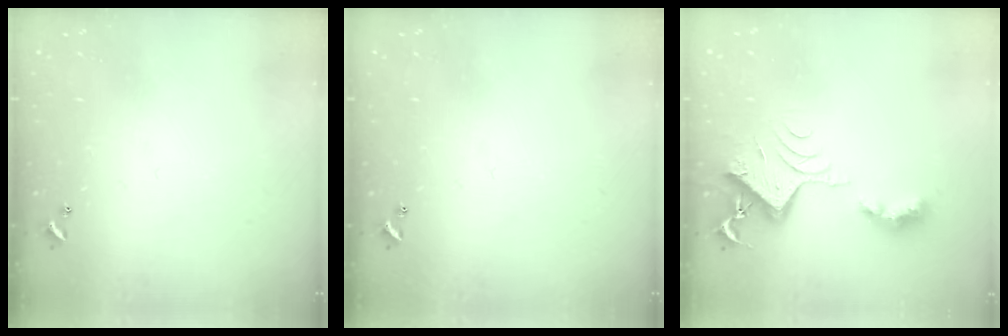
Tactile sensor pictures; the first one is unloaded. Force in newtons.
{"total": 0.0}
{"total": 7.1, "press": 7.1, "slide": 0.8}